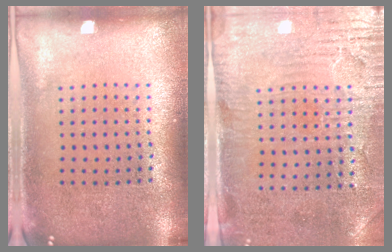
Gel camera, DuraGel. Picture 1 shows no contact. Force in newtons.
{"total": 3.3, "press": 2.7, "slide": 1.8}